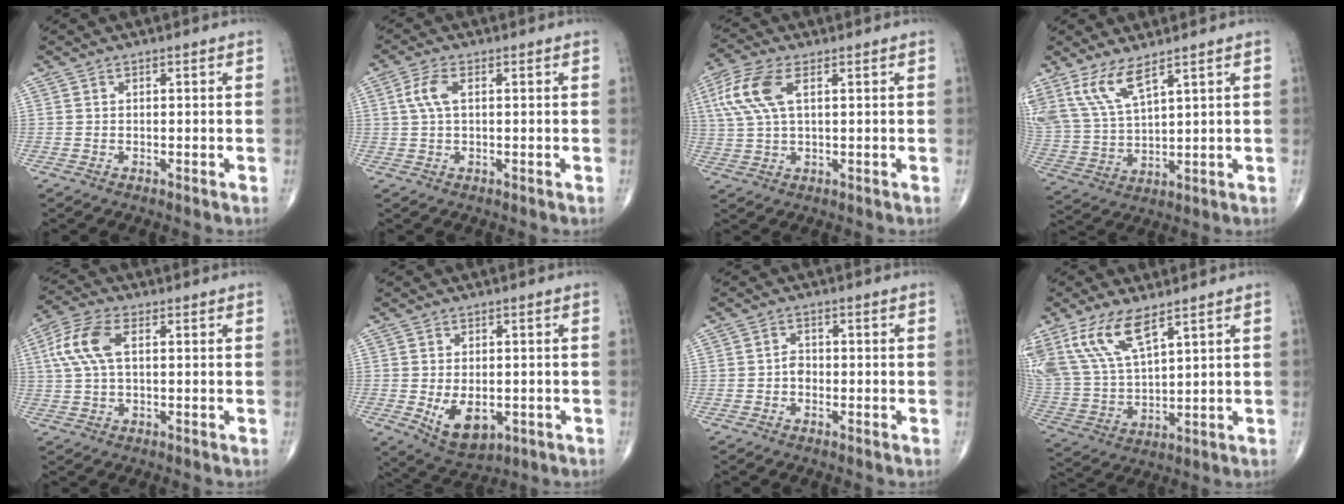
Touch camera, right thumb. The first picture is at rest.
{"total": 4.2, "force": [0.9, 1.9, 3.6], "torque": [-0.091, 0.010, 0.017]}
{"total": 9.5, "force": [3.1, 4.1, 7.9], "torque": [-0.197, 0.012, 0.063]}
{"total": 10.0, "force": [6.6, 3.1, 6.8], "torque": [-0.148, -0.028, 0.152]}
{"total": 8.6, "force": [1.9, 4.3, 7.2], "torque": [-0.172, 0.019, 0.034]}
{"total": 8.2, "force": [-1.8, 5.0, 6.2], "torque": [-0.083, -0.008, -0.015]}
{"total": 1.9, "force": [-0.6, 1.5, 1.1], "torque": [-0.008, 0.006, -0.014]}
{"total": 14.2, "force": [8.4, 5.6, 10.0], "torque": [-0.206, -0.025, 0.180]}